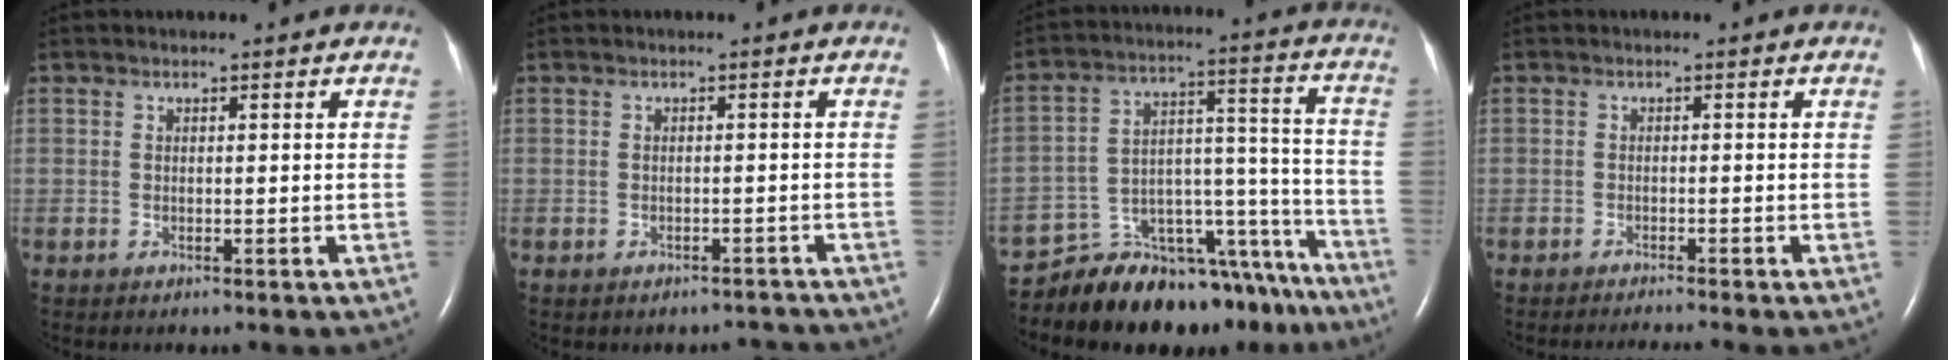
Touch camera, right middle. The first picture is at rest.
{"total": 2.5, "force": [-2.2, 1.1, -0.2], "torque": [0.007, 0.007, -0.027]}
{"total": 20.8, "force": [-18.6, 6.8, 6.2], "torque": [-0.056, 0.053, -0.270]}
{"total": 3.2, "force": [-2.8, -1.0, 1.1], "torque": [-0.011, -0.007, -0.042]}